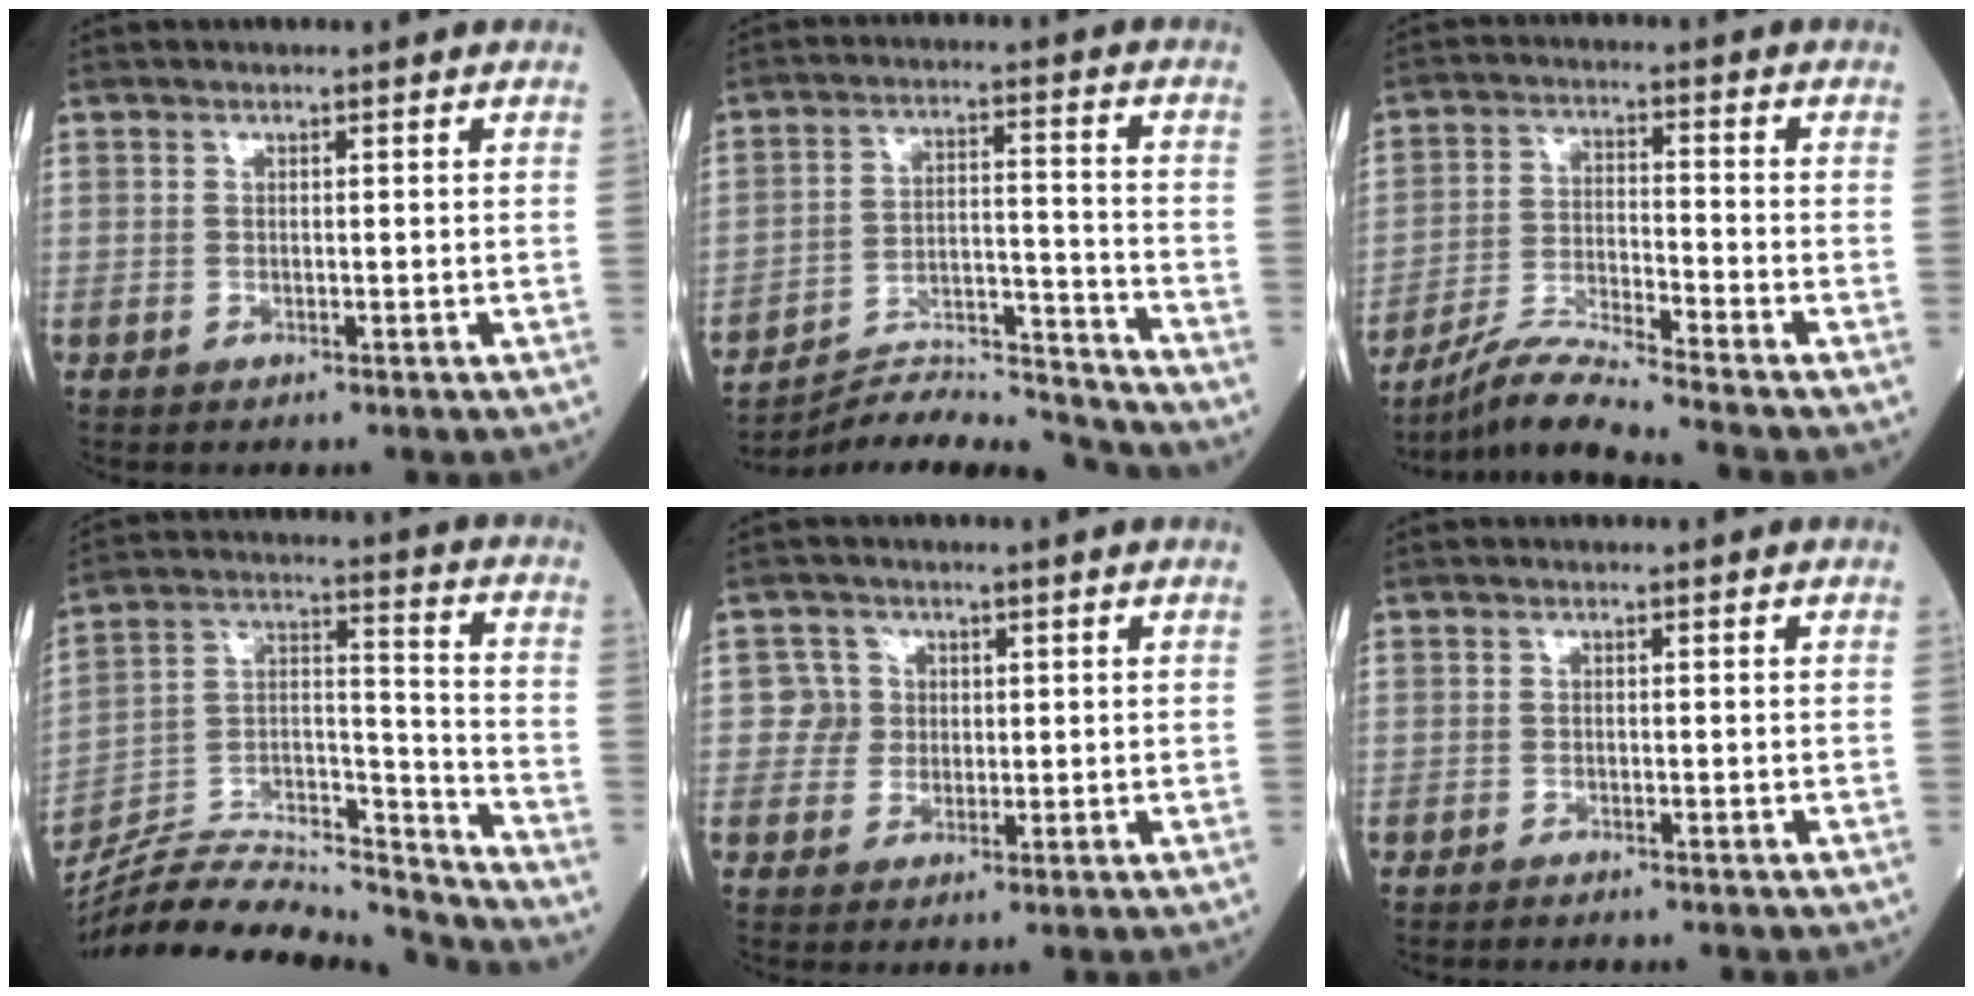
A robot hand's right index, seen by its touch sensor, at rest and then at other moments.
{"total": 14.1, "force": [-14.0, -1.4, 1.0], "torque": [-0.024, 0.024, -0.232]}
{"total": 8.2, "force": [-7.5, -1.9, 2.8], "torque": [-0.062, -0.017, -0.140]}
{"total": 22.1, "force": [-21.2, 1.4, 6.1], "torque": [-0.129, 0.027, -0.353]}
{"total": 3.2, "force": [0.5, 3.2, 0.0], "torque": [0.012, 0.006, 0.006]}
{"total": 1.6, "force": [-1.5, -0.1, 0.5], "torque": [-0.008, 0.000, -0.019]}